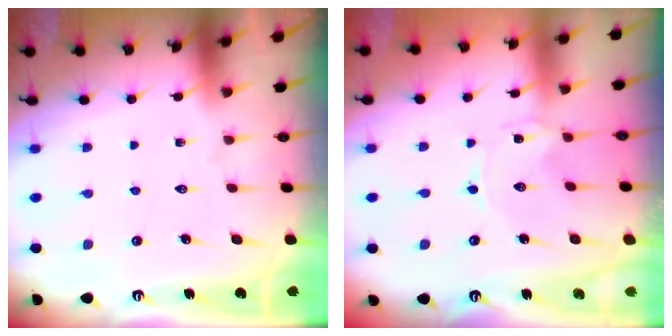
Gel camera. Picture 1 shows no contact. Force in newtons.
{"total": 0.0}